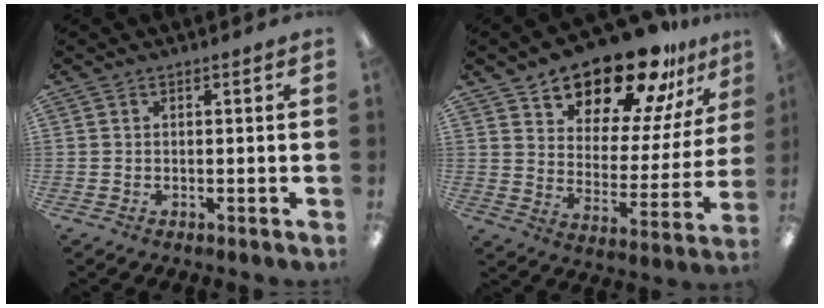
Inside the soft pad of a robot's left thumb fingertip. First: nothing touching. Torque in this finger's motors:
{"motor_torque": [0.38, 0.78, 1.19, -1.58, 0.09]}